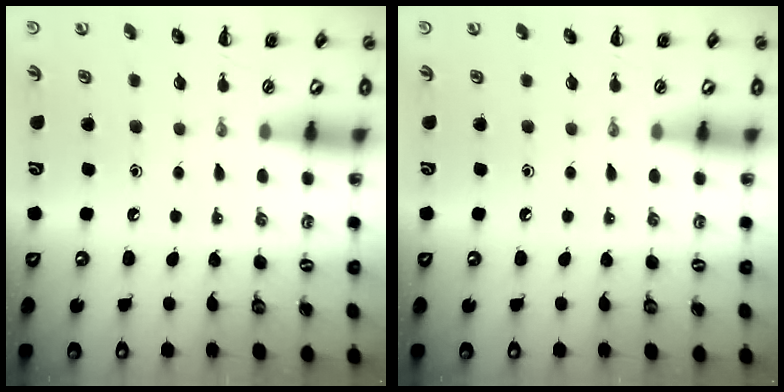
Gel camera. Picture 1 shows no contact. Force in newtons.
{"total": 0.0}